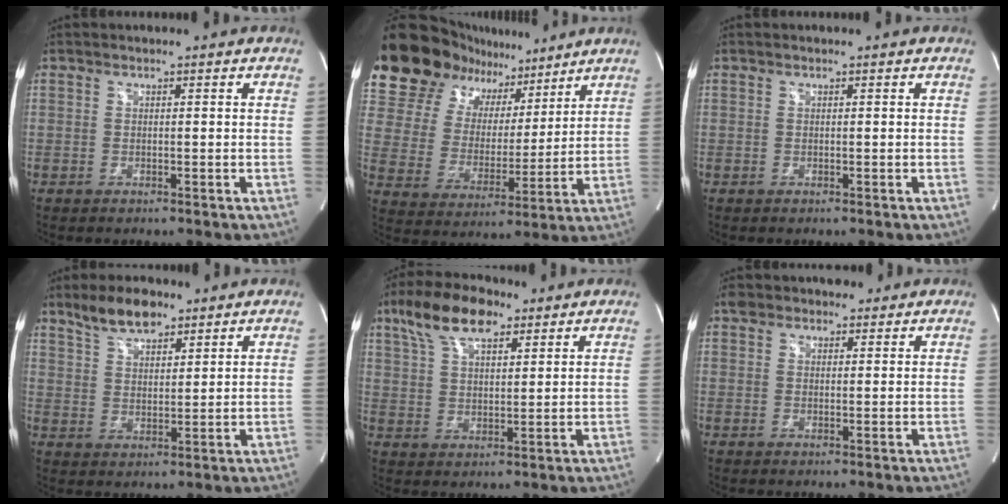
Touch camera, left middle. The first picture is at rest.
{"total": 19.9, "force": [15.6, 10.1, 7.2], "torque": [-0.143, 0.054, 0.262]}
{"total": 0.0}
{"total": 7.4, "force": [5.6, 2.7, 3.9], "torque": [-0.075, 0.008, 0.108]}
{"total": 10.5, "force": [6.7, 4.0, 7.0], "torque": [-0.139, 0.024, 0.125]}
{"total": 3.9, "force": [2.9, 2.3, 1.0], "torque": [-0.016, 0.020, 0.045]}